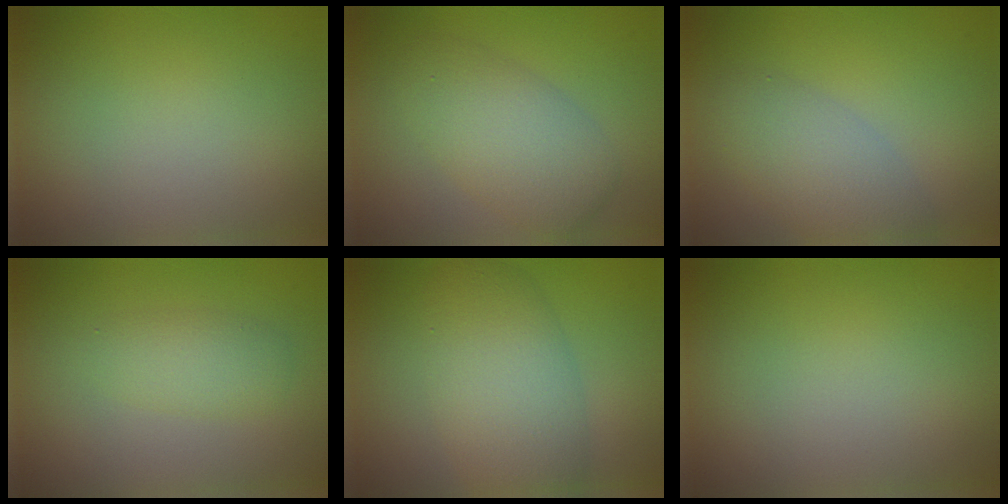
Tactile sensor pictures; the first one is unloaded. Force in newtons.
{"total": 5.2, "press": 5.2, "slide": 0.1}
{"total": 4.2, "press": 4.2, "slide": 0.2}
{"total": 2.3, "press": 2.3, "slide": 0.1}
{"total": 5.1, "press": 5.0, "slide": 0.5}
{"total": 0.0}